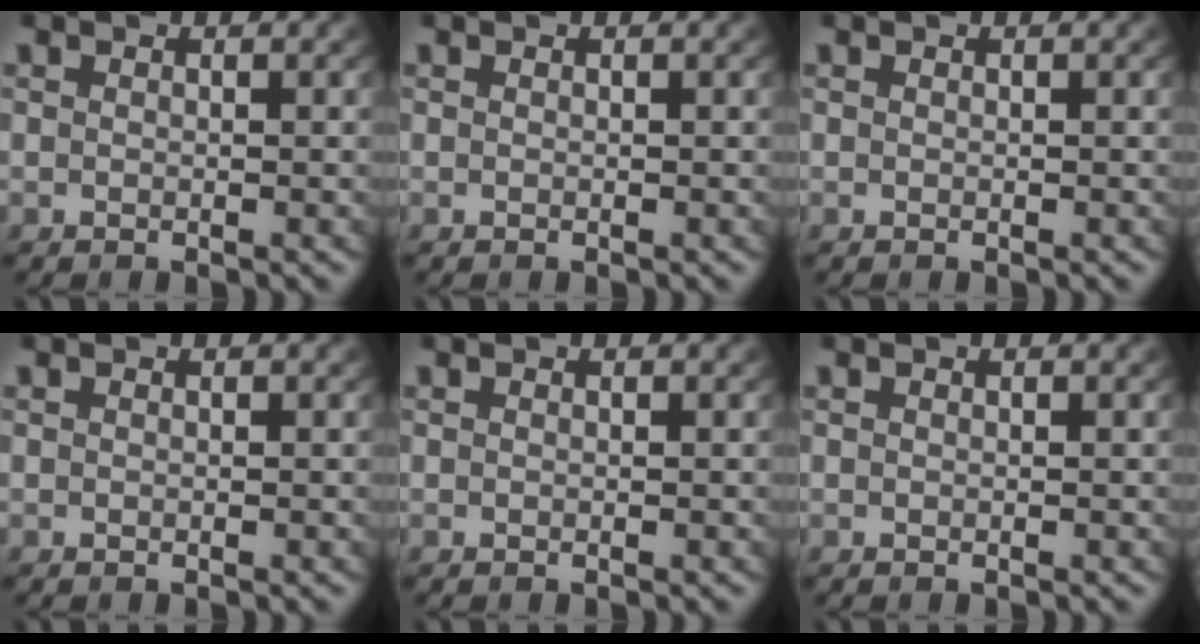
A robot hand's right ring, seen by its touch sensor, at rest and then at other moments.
{"total": 0.0}
{"total": 0.0}
{"total": 0.0}
{"total": 0.0}
{"total": 0.0}